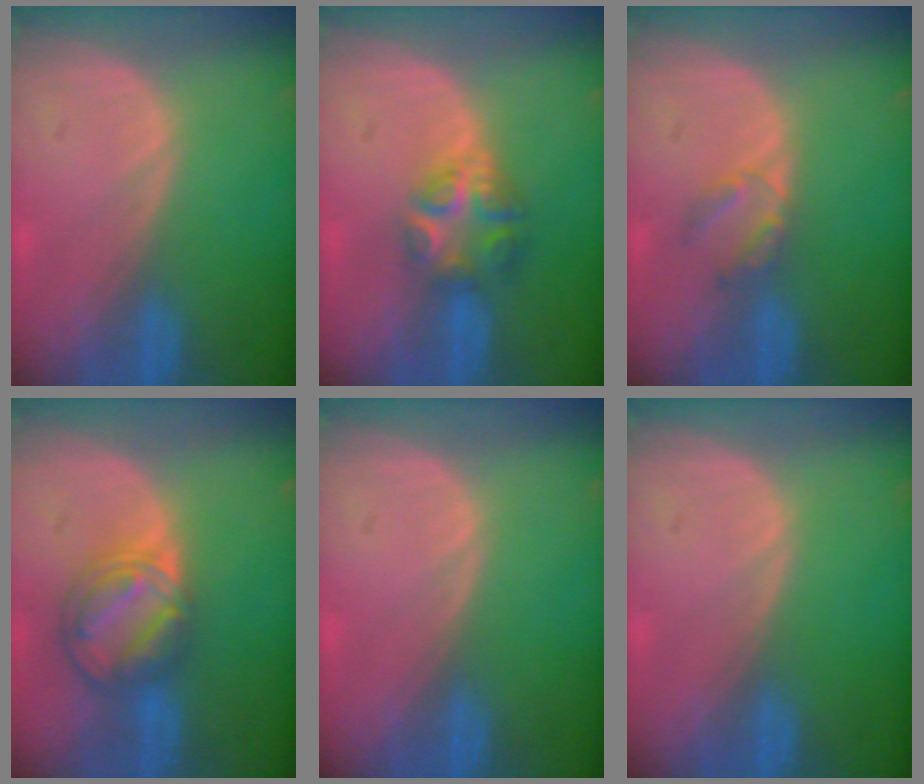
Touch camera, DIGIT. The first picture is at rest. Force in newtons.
{"total": 6.1, "press": 5.4, "slide": 2.8}
{"total": 2.8, "press": 2.8, "slide": 0.3}
{"total": 8.2, "press": 7.0, "slide": 4.1}
{"total": 0.0}
{"total": 0.0}